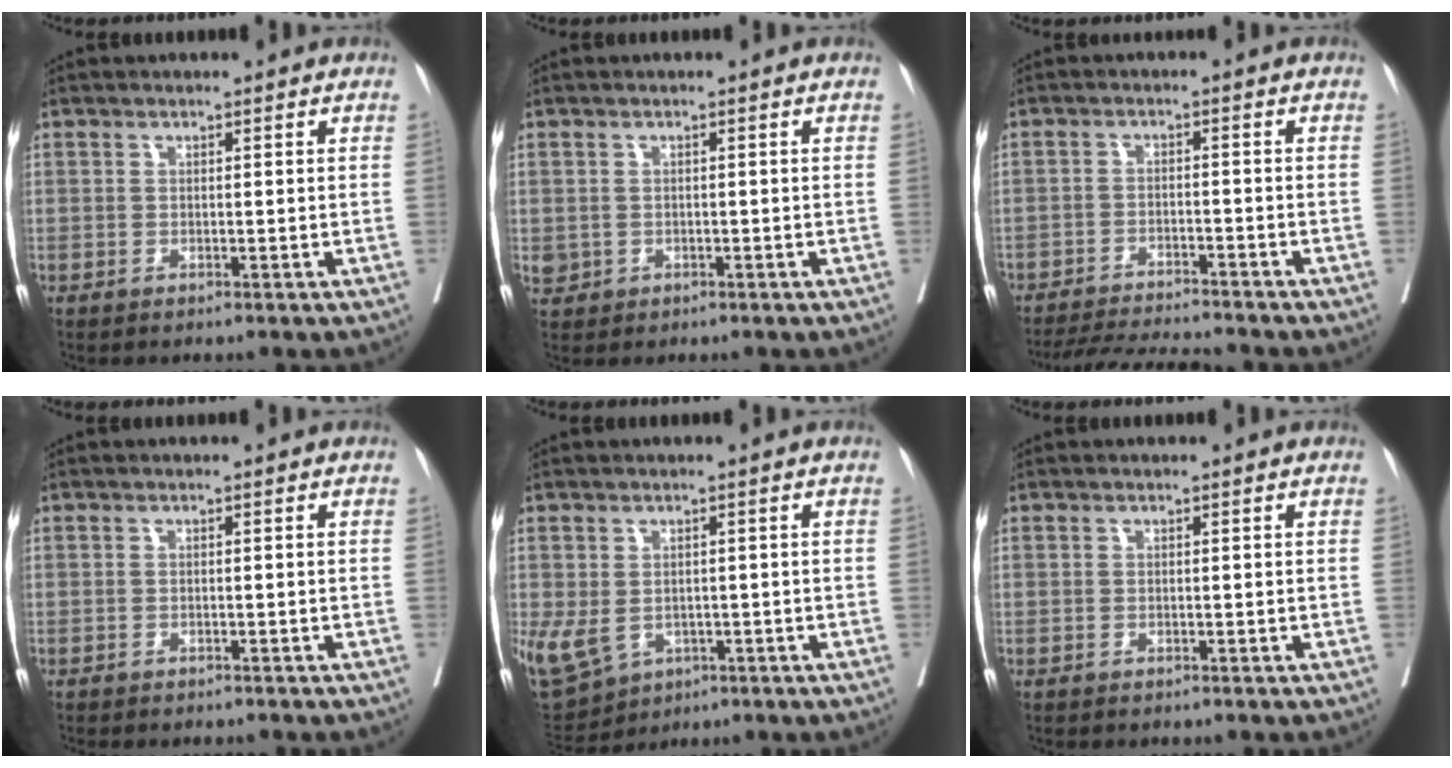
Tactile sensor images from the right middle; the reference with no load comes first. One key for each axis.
{"total": 1.8, "fx": -0.3, "fy": 1.7, "fz": 0.4, "tx": -0.003, "ty": 0.004, "tz": 0.003}
{"total": 10.5, "fx": -10.0, "fy": 0.1, "fz": 3.4, "tx": -0.045, "ty": -0.011, "tz": -0.155}
{"total": 6.1, "fx": -5.5, "fy": 1.4, "fz": 2.3, "tx": -0.027, "ty": -0.006, "tz": -0.071}
{"total": 14.8, "fx": -5.0, "fy": 11.8, "fz": 7.4, "tx": -0.205, "ty": -0.005, "tz": -0.061}
{"total": 1.8, "fx": -1.6, "fy": 0.4, "fz": 0.7, "tx": -0.016, "ty": -0.005, "tz": -0.019}